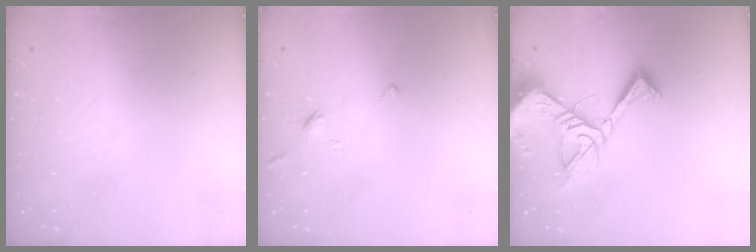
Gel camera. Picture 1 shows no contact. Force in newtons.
{"total": 2.1, "press": 2.0, "slide": 0.6}
{"total": 12.8, "press": 12.7, "slide": 1.5}